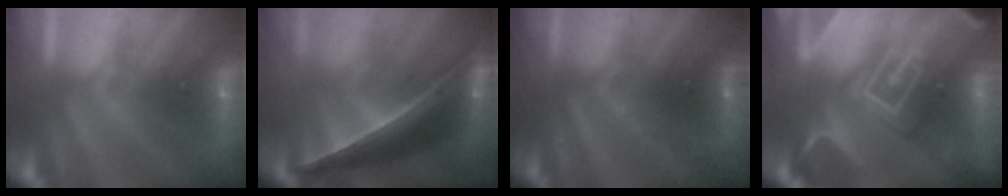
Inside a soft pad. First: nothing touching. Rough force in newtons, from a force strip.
{"total": 8.6}
{"total": 2.6}
{"total": 9.1}